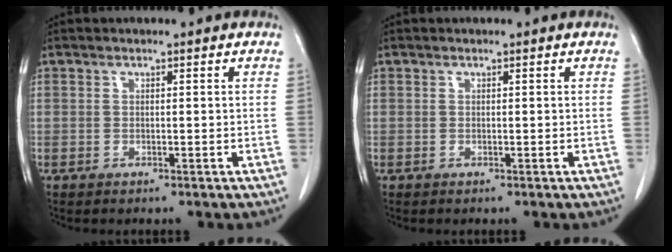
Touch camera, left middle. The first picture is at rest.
{"total": 0.0}